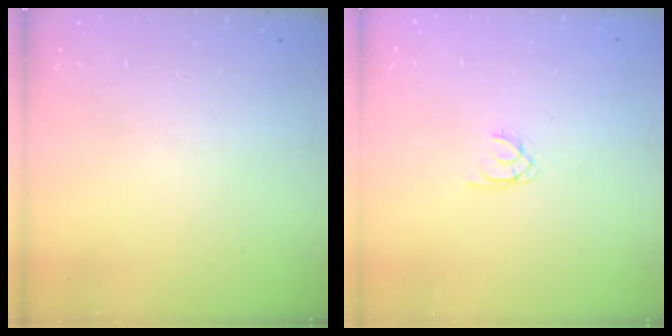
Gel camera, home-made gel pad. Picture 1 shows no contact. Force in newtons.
{"total": 1.5, "press": 1.4, "slide": 0.2}